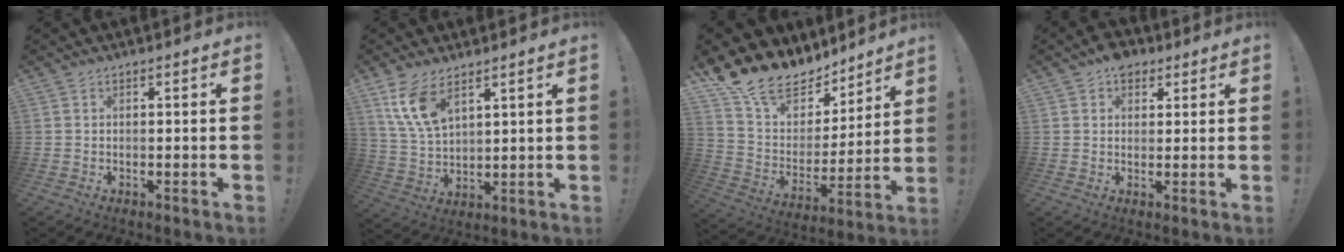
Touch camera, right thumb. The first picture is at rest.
{"total": 10.7, "force": [6.8, 4.7, 6.8], "torque": [-0.138, -0.026, 0.130]}
{"total": 16.2, "force": [12.8, 8.4, 5.3], "torque": [-0.105, -0.092, 0.241]}
{"total": 5.6, "force": [3.2, 4.2, 2.1], "torque": [-0.025, -0.008, 0.057]}